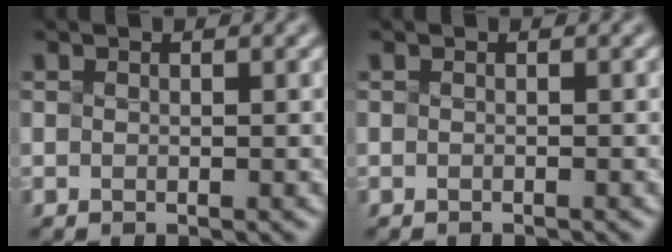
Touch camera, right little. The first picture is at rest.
{"total": 0.9, "force": [-0.9, 0.1, 0.2], "torque": [0.003, -0.004, -0.015]}